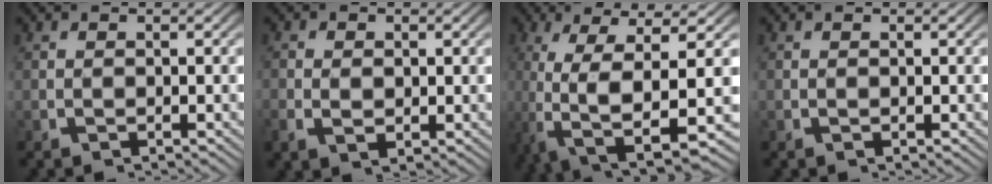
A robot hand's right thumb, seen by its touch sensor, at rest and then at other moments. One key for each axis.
{"total": 2.0, "fx": 0.1, "fy": 1.6, "fz": 1.2, "tx": -0.031, "ty": -0.014, "tz": 0.012}
{"total": 10.8, "fx": -2.9, "fy": 4.4, "fz": 9.4, "tx": -0.181, "ty": -0.033, "tz": -0.021}
{"total": 0.0}